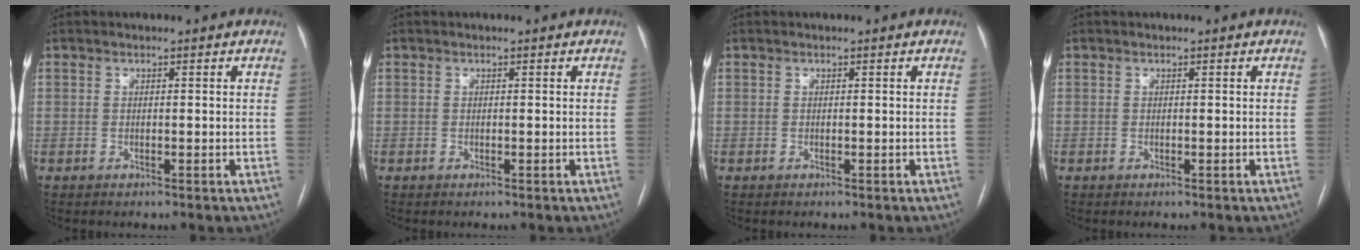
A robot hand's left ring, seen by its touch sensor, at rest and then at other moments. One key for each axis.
{"total": 0.0}
{"total": 0.0}
{"total": 0.0}